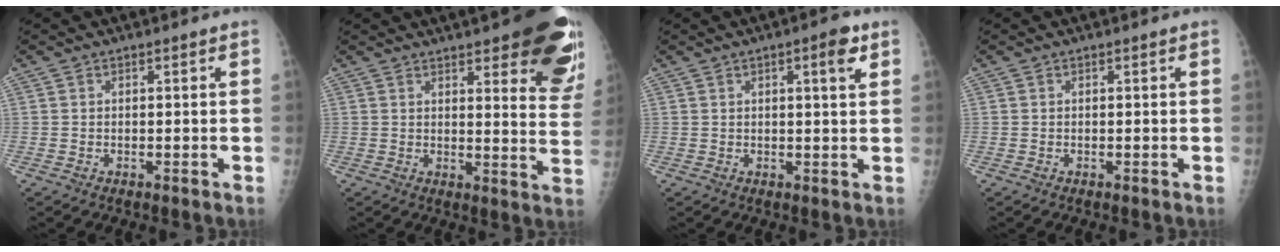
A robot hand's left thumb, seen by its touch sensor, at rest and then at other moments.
{"total": 20.2, "force": [12.4, 5.6, 14.9], "torque": [-0.156, -0.054, 0.138]}
{"total": 4.3, "force": [2.0, 1.1, 3.7], "torque": [-0.047, -0.006, 0.026]}
{"total": 0.0}